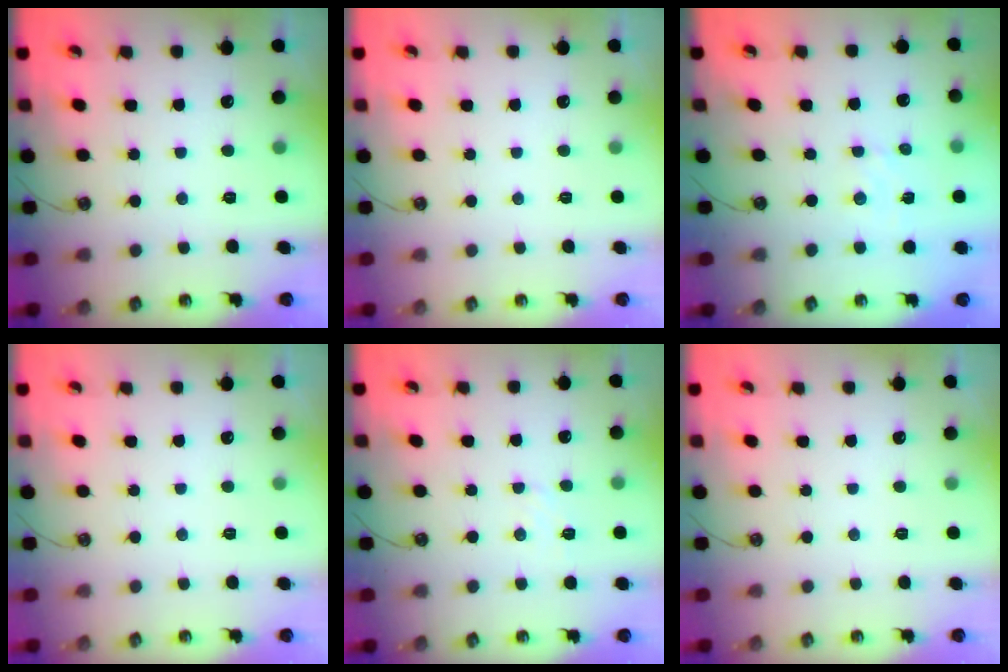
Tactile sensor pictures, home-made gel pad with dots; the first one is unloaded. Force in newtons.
{"total": 0.0}
{"total": 2.3, "press": 2.3, "slide": 0.4}
{"total": 0.0}
{"total": 4.6, "press": 4.6, "slide": 0.6}
{"total": 0.0}